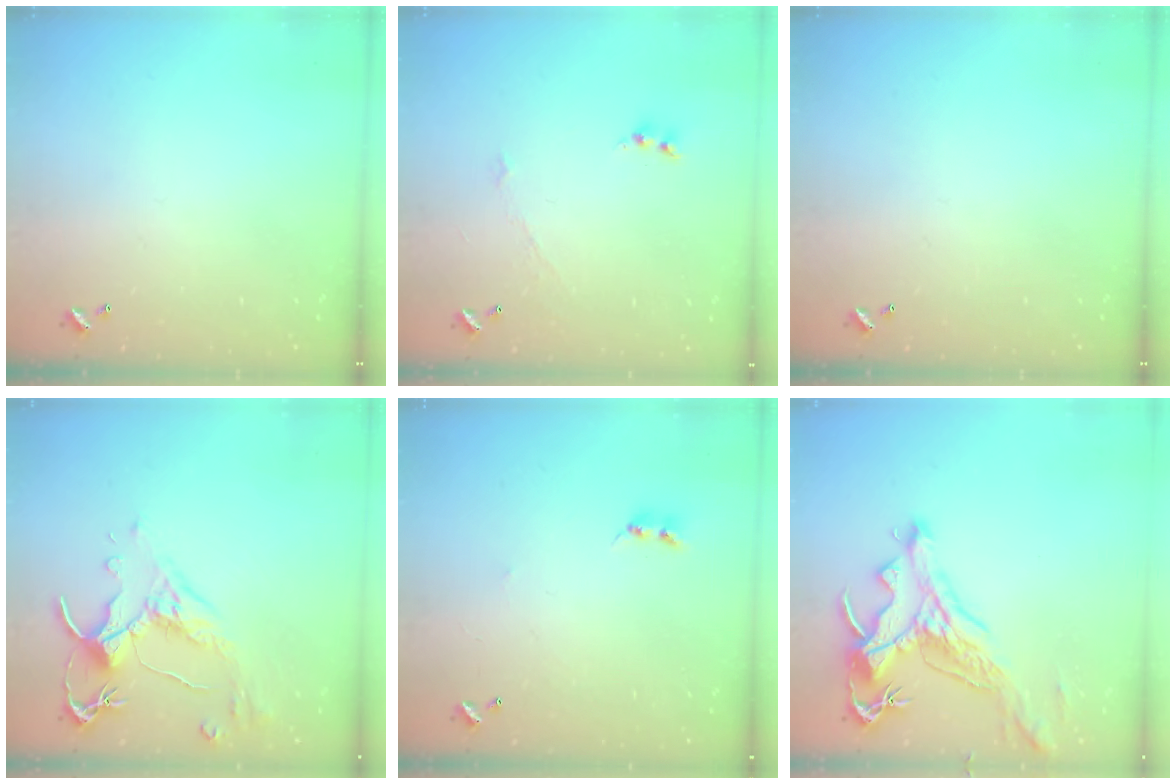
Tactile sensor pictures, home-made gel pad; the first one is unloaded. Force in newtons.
{"total": 1.9, "press": 1.8, "slide": 0.4}
{"total": 0.0}
{"total": 2.5, "press": 2.1, "slide": 1.4}
{"total": 2.2, "press": 2.2, "slide": 0.4}
{"total": 2.2, "press": 1.7, "slide": 1.3}